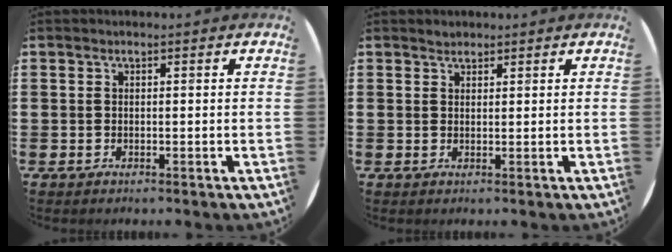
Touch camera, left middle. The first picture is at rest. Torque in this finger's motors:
{"motor_torque": [0.13, -0.09, 0.01, 0.00]}